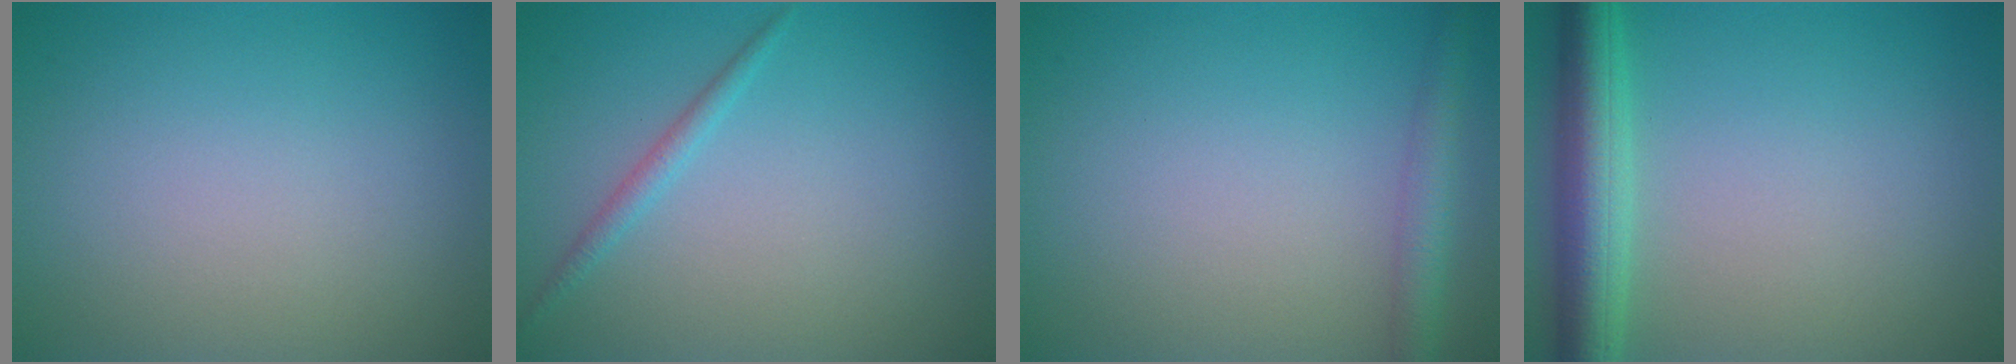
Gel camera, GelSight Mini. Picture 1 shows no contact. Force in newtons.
{"total": 1.2, "press": 1.2, "slide": 0.0}
{"total": 2.6, "press": 2.6, "slide": 0.0}
{"total": 5.1, "press": 5.1, "slide": 0.3}